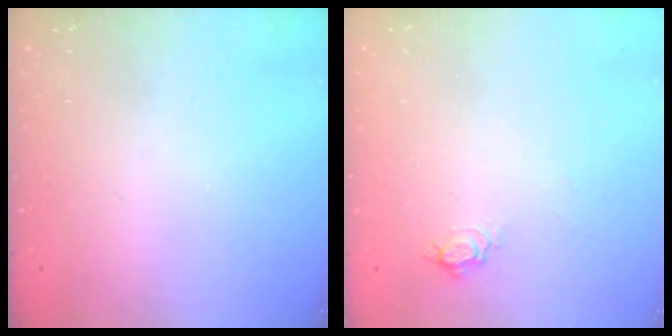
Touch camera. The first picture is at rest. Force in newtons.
{"total": 4.1, "press": 4.1, "slide": 0.4}